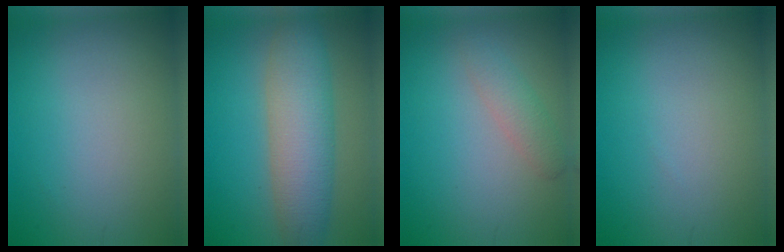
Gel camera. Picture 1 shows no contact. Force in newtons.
{"total": 7.1, "press": 7.0, "slide": 0.4}
{"total": 1.9, "press": 1.9, "slide": 0.0}
{"total": 0.0}